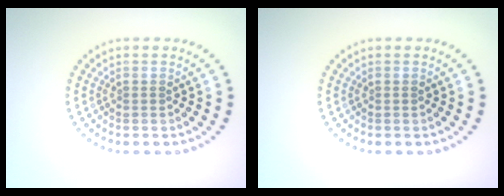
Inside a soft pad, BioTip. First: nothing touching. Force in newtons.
{"total": 0.0}